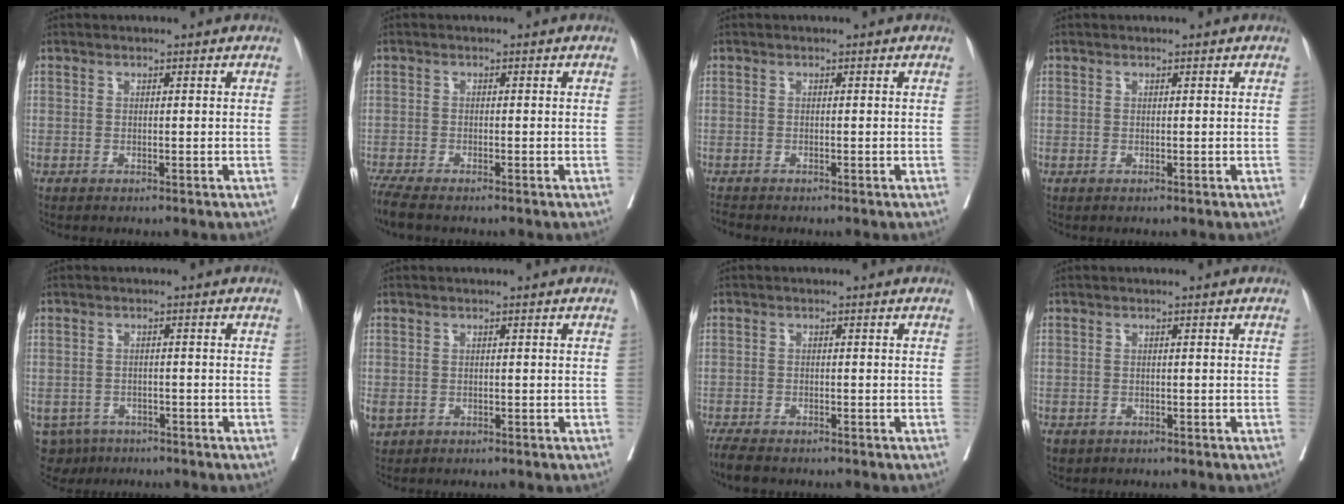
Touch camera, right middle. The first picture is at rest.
{"total": 4.5, "force": [-3.9, 0.3, 2.3], "torque": [-0.046, -0.014, -0.071]}
{"total": 1.0, "force": [-1.0, -0.2, 0.0], "torque": [-0.008, -0.005, -0.020]}
{"total": 0.0}
{"total": 6.5, "force": [-4.6, 4.4, 1.4], "torque": [-0.025, -0.003, -0.067]}
{"total": 3.2, "force": [-1.1, 2.5, 1.6], "torque": [-0.046, -0.001, -0.010]}
{"total": 4.9, "force": [-4.1, 1.1, 2.4], "torque": [-0.044, -0.012, -0.066]}
{"total": 2.4, "force": [-1.4, 1.7, 1.0], "torque": [-0.025, -0.004, -0.018]}